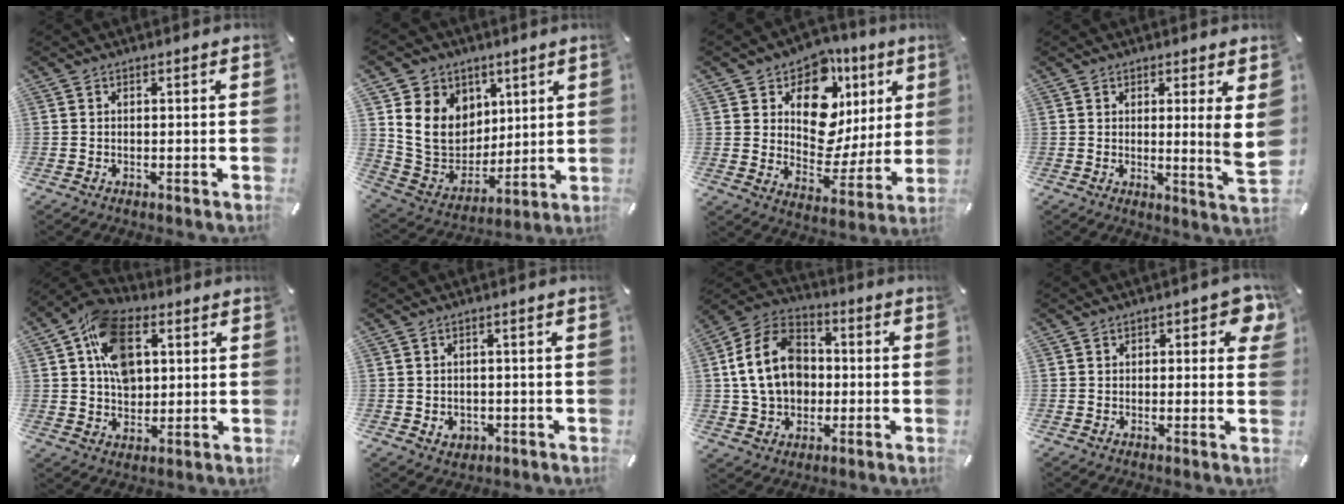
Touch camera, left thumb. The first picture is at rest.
{"total": 14.7, "force": [3.9, 13.0, 5.6], "torque": [-0.118, -0.023, 0.086]}
{"total": 14.4, "force": [6.9, 10.1, 7.5], "torque": [-0.106, -0.064, 0.123]}
{"total": 6.0, "force": [1.5, 0.1, 5.8], "torque": [-0.076, -0.031, 0.019]}
{"total": 13.9, "force": [3.7, 10.3, 8.6], "torque": [-0.148, 0.005, 0.069]}
{"total": 2.9, "force": [-0.4, 2.6, 1.2], "torque": [-0.015, 0.000, -0.010]}
{"total": 15.9, "force": [0.0, 13.0, 9.1], "torque": [-0.198, 0.015, -0.002]}
{"total": 4.5, "force": [1.6, 2.6, 3.4], "torque": [-0.036, 0.000, 0.022]}